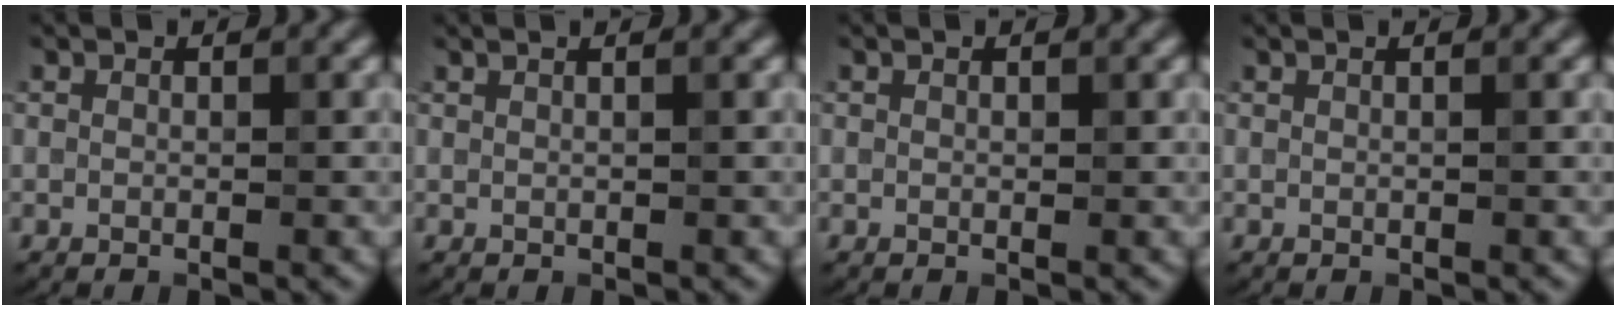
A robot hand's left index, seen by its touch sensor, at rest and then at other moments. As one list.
[{"total": 1.6, "force": [0.9, 0.7, 1.1], "torque": [-0.003, -0.002, -0.001]}, {"total": 0.0}, {"total": 0.5, "force": [0.3, 0.1, 0.4], "torque": [-0.003, 0.002, 0.002]}]